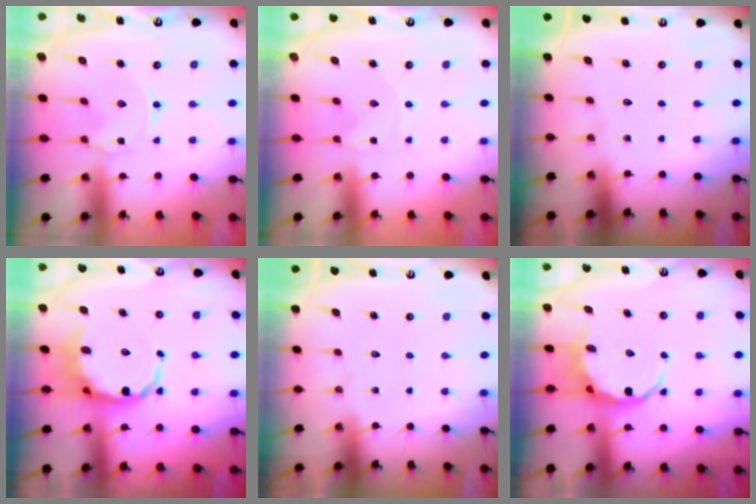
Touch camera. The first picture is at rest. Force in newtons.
{"total": 0.0}
{"total": 0.0}
{"total": 9.0, "press": 8.6, "slide": 2.6}
{"total": 0.0}
{"total": 6.9, "press": 6.7, "slide": 1.8}